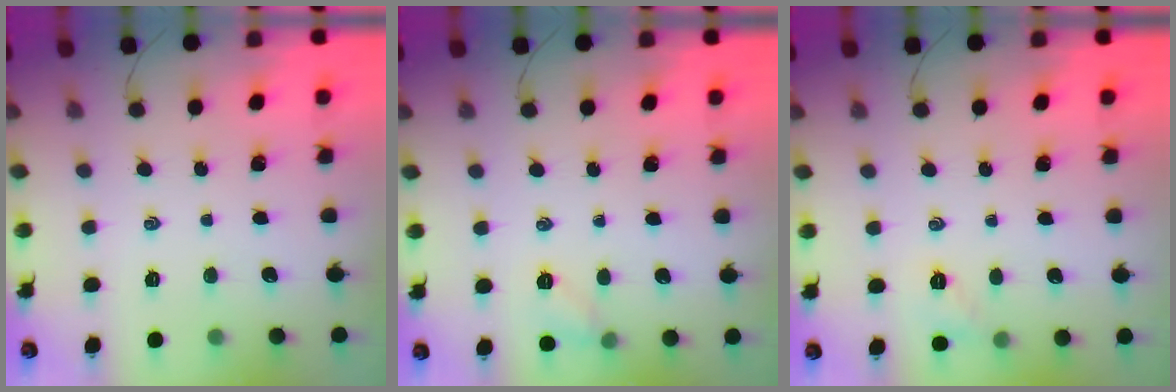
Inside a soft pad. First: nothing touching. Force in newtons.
{"total": 6.0, "press": 5.9, "slide": 1.2}
{"total": 5.6, "press": 5.5, "slide": 1.2}